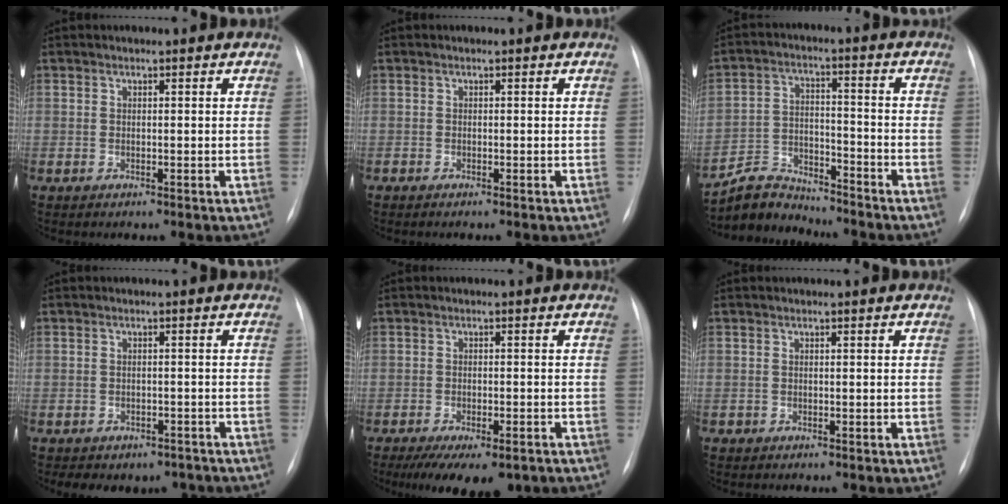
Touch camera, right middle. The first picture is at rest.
{"total": 0.0}
{"total": 7.7, "force": [-7.5, 1.4, -0.6], "torque": [0.003, 0.015, -0.137]}
{"total": 8.1, "force": [-6.5, 4.4, 2.2], "torque": [-0.023, 0.014, -0.072]}
{"total": 10.8, "force": [-7.6, 3.8, 6.7], "torque": [-0.097, -0.013, -0.107]}
{"total": 0.0}